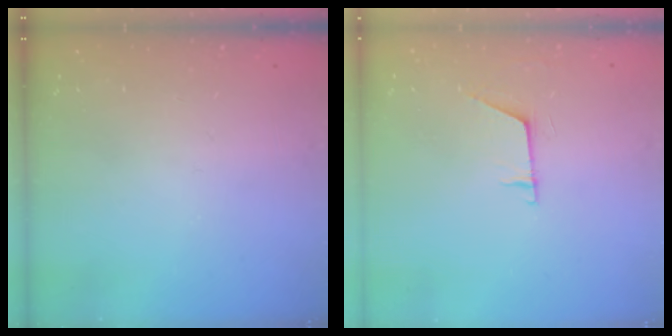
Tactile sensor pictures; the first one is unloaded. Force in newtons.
{"total": 6.1, "press": 6.1, "slide": 0.5}